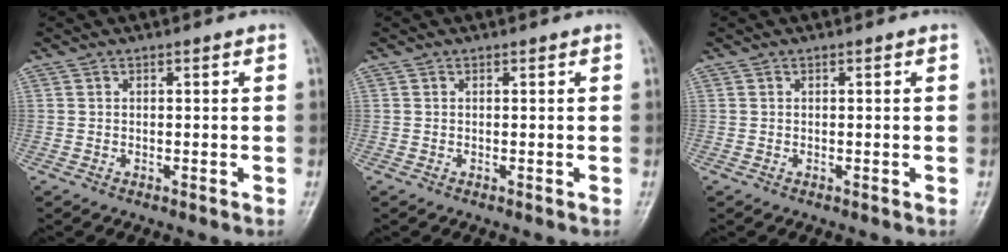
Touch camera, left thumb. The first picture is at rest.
{"total": 0.0}
{"total": 0.0}